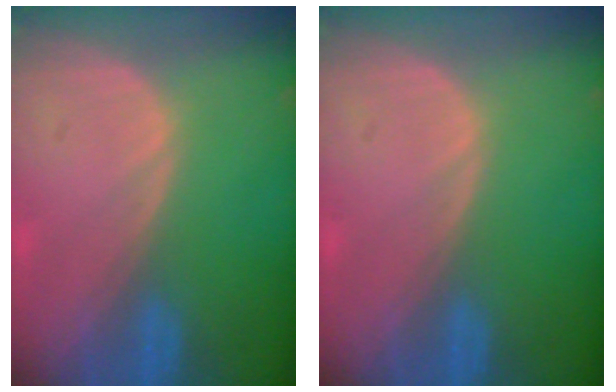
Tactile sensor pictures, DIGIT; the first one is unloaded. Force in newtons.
{"total": 0.0}